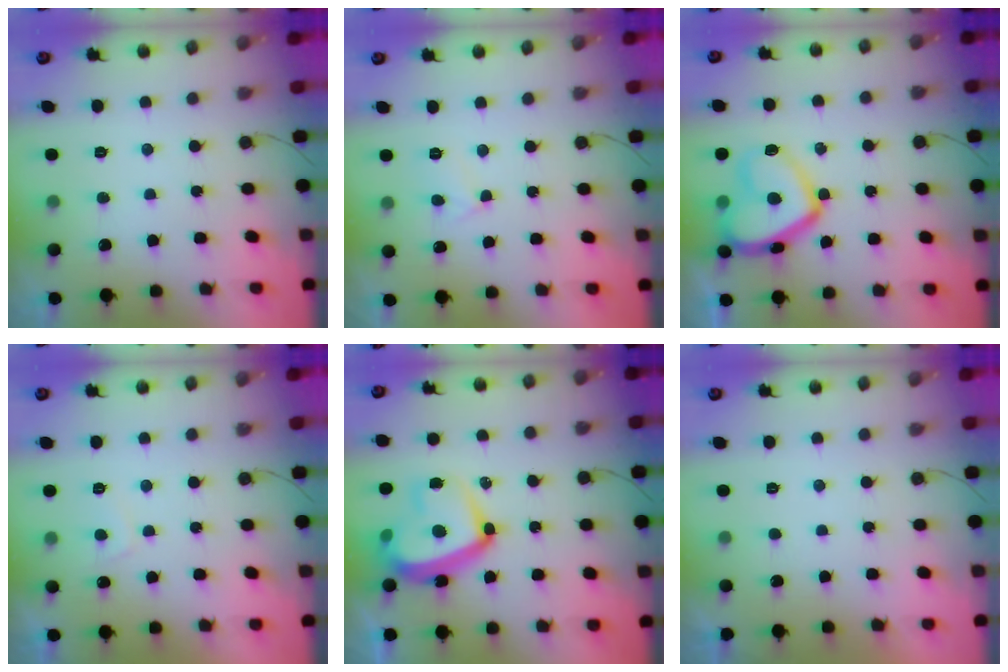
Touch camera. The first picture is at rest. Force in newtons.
{"total": 5.0, "press": 4.9, "slide": 0.6}
{"total": 15.0, "press": 15.0, "slide": 1.4}
{"total": 2.3, "press": 2.2, "slide": 0.6}
{"total": 18.5, "press": 18.5, "slide": 1.3}
{"total": 2.1, "press": 2.1, "slide": 0.4}